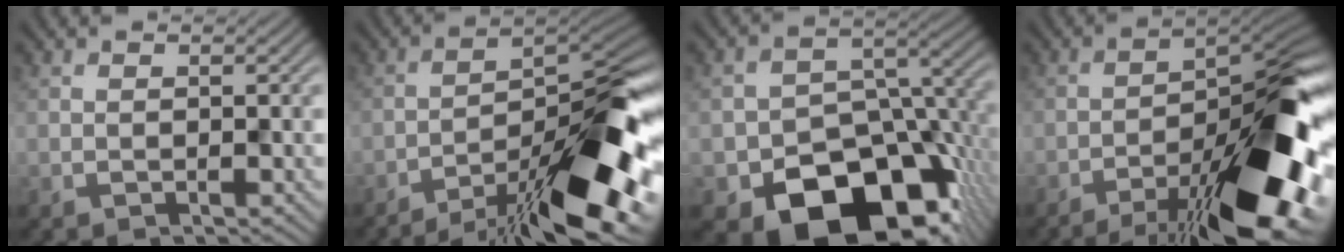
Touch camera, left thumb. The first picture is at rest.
{"total": 14.2, "force": [-8.7, 3.6, 10.6], "torque": [-0.157, 0.010, -0.152]}
{"total": 16.0, "force": [-8.3, 10.2, 9.2], "torque": [-0.132, -0.041, -0.122]}
{"total": 16.3, "force": [-8.4, 5.0, 13.0], "torque": [-0.170, 0.011, -0.140]}